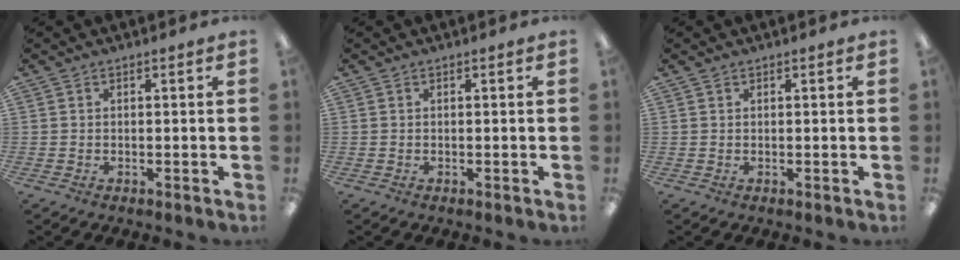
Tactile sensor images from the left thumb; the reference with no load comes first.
{"total": 0.0}
{"total": 0.6, "force": [0.4, 0.3, 0.2], "torque": [-0.005, 0.003, 0.007]}